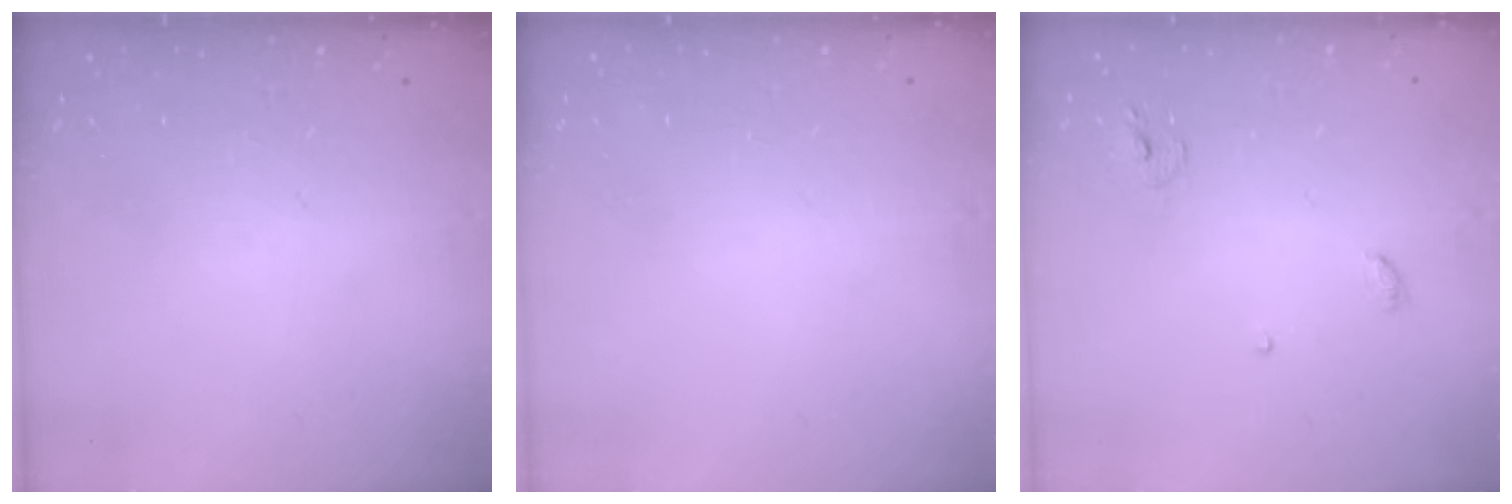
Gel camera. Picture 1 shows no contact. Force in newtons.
{"total": 0.8, "press": 0.8, "slide": 0.1}
{"total": 4.2, "press": 4.2, "slide": 0.2}